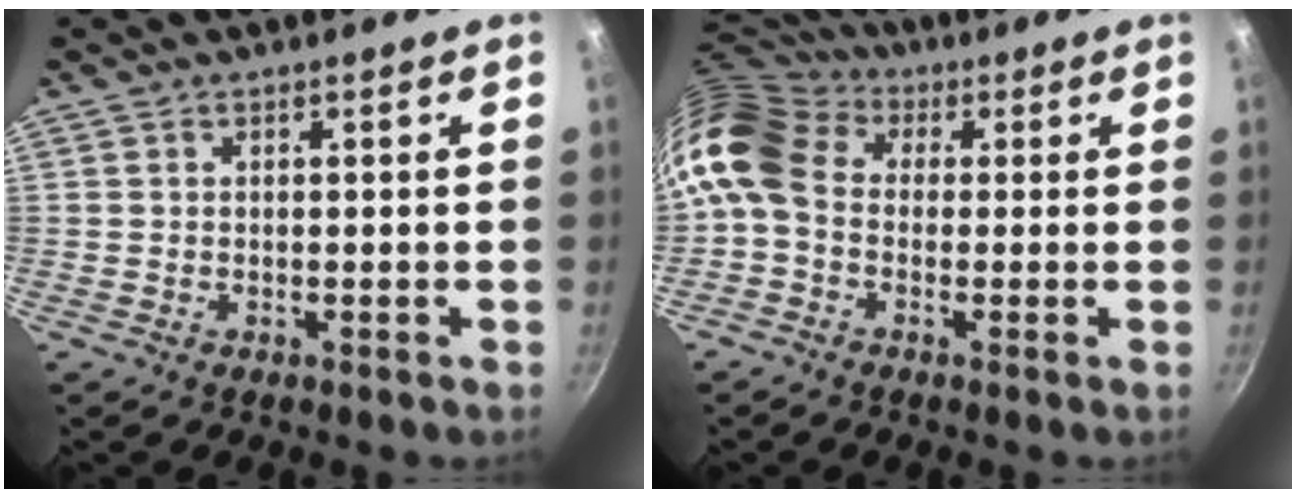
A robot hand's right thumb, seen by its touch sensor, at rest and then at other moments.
{"total": 13.9, "force": [0.9, 10.8, 8.7], "torque": [-0.181, 0.035, -0.004]}